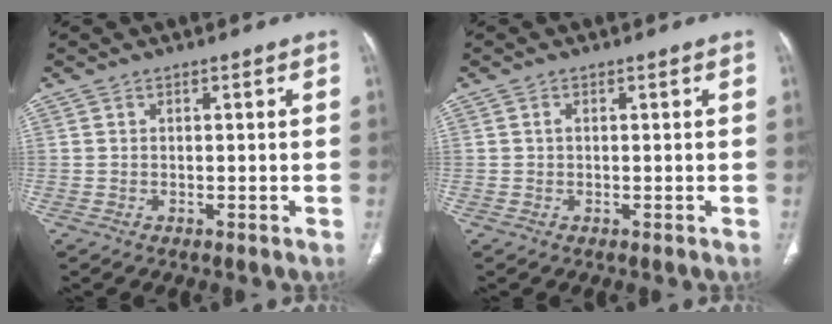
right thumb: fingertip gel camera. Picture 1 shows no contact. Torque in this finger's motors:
{"motor_torque": [-0.58, -0.04, -0.09, 0.13, 0.04]}